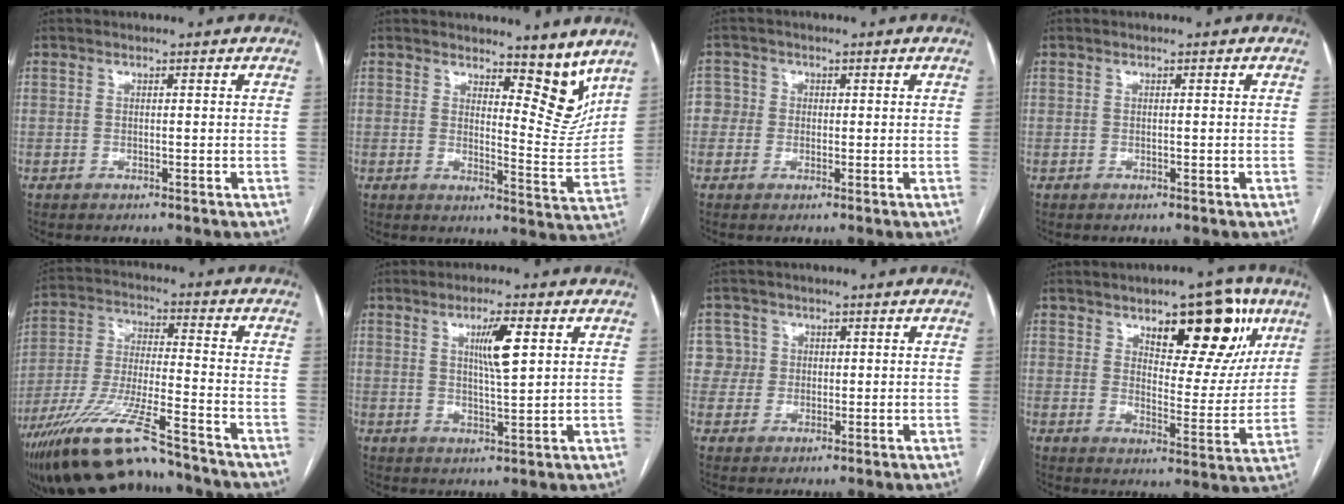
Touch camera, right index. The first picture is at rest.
{"total": 7.7, "force": [6.3, 2.3, 3.8], "torque": [-0.042, -0.032, 0.083]}
{"total": 2.7, "force": [-0.1, 2.7, 0.1], "torque": [0.017, 0.012, -0.007]}
{"total": 0.0}
{"total": 18.3, "force": [-14.6, 2.1, 10.9], "torque": [-0.231, -0.032, -0.261]}
{"total": 5.9, "force": [2.1, 0.6, 5.5], "torque": [-0.095, -0.001, 0.037]}
{"total": 4.1, "force": [1.0, 4.0, -0.4], "torque": [0.028, 0.011, 0.018]}
{"total": 15.0, "force": [8.1, 6.2, 11.0], "torque": [-0.128, 0.010, 0.116]}